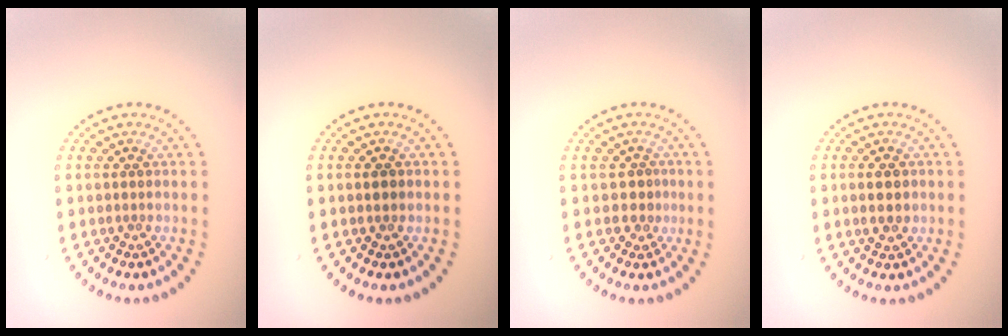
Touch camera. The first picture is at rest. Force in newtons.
{"total": 0.8, "press": 0.8, "slide": 0.1}
{"total": 1.4, "press": 1.2, "slide": 0.8}
{"total": 2.0, "press": 1.9, "slide": 0.2}